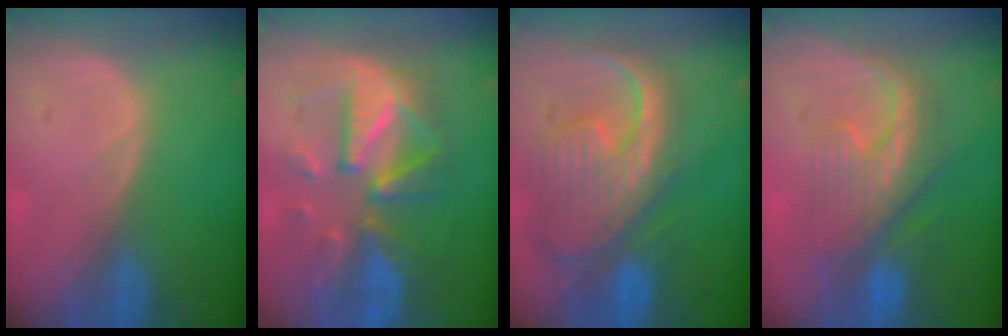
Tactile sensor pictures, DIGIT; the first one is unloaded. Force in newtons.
{"total": 10.6, "press": 10.6, "slide": 0.9}
{"total": 12.5, "press": 10.7, "slide": 6.5}
{"total": 8.1, "press": 8.0, "slide": 1.0}